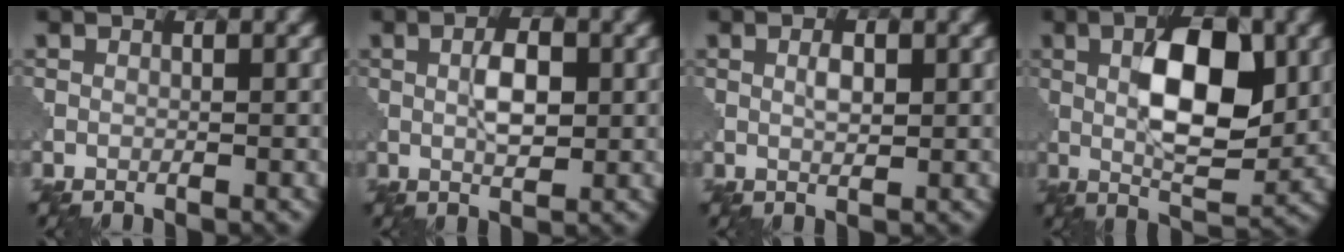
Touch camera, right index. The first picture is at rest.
{"total": 3.3, "force": [0.6, 1.4, 2.9], "torque": [-0.053, 0.001, 0.011]}
{"total": 1.6, "force": [0.6, 0.6, 1.3], "torque": [-0.026, 0.002, 0.013]}
{"total": 9.0, "force": [1.6, 3.8, 8.0], "torque": [-0.121, 0.005, 0.027]}